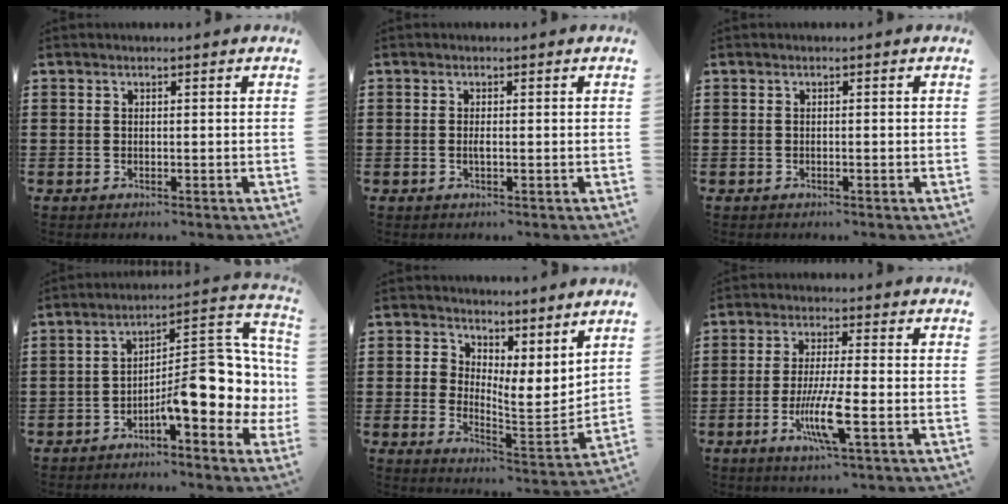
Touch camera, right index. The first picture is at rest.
{"total": 1.0, "force": [-0.3, 0.0, 0.9], "torque": [-0.019, -0.007, -0.005]}
{"total": 0.0}
{"total": 11.3, "force": [-2.6, 3.9, 10.3], "torque": [-0.141, -0.029, -0.059]}
{"total": 5.6, "force": [4.2, 3.2, 1.8], "torque": [-0.040, -0.025, 0.074]}
{"total": 8.0, "force": [-2.7, 0.9, 7.4], "torque": [-0.148, -0.019, -0.052]}